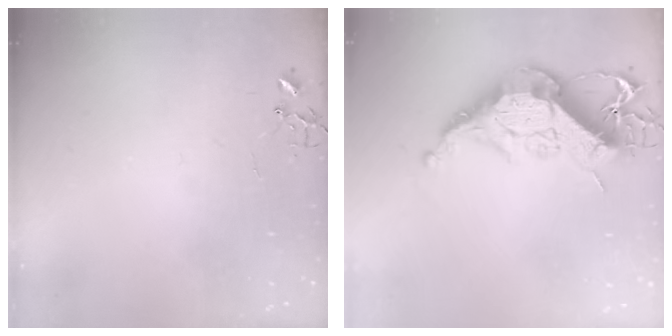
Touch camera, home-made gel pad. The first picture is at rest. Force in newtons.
{"total": 18.5, "press": 18.4, "slide": 1.5}